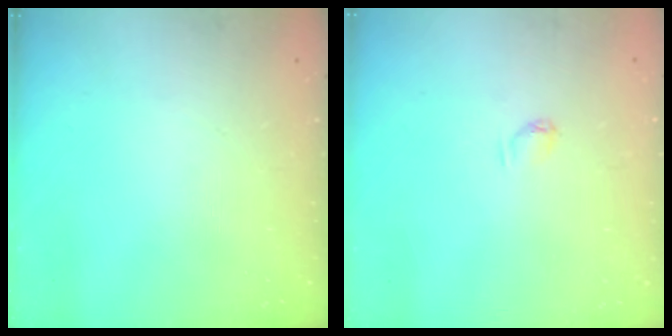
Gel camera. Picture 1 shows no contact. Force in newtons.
{"total": 3.9, "press": 3.8, "slide": 0.6}